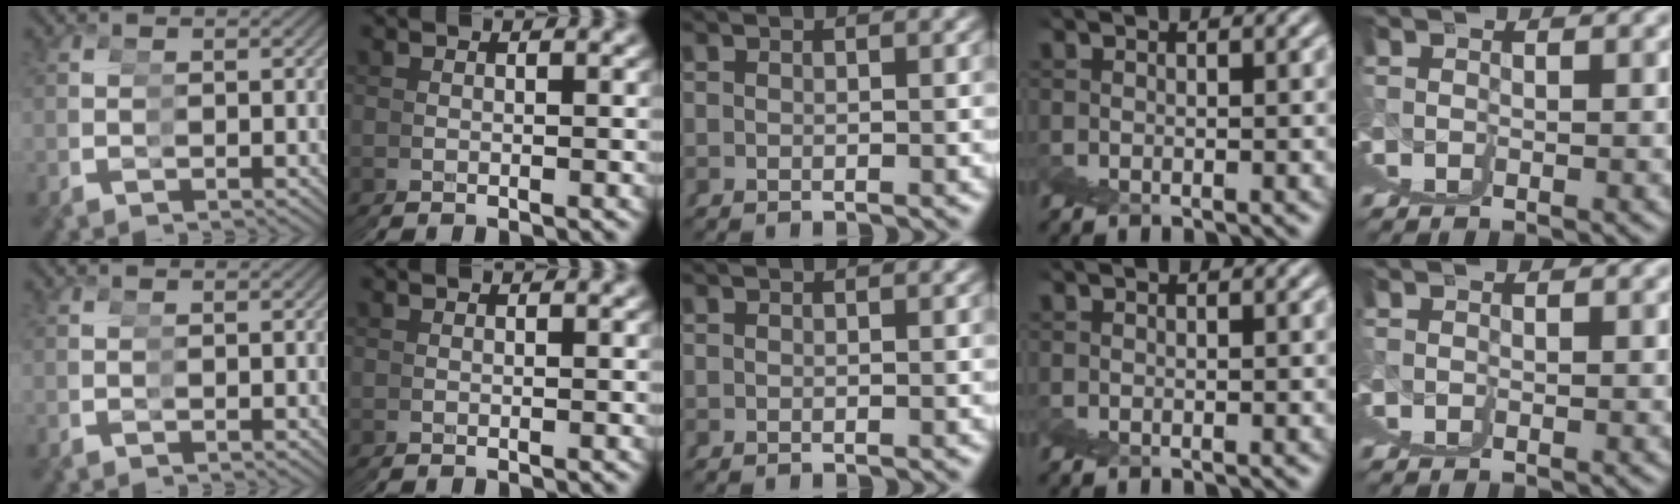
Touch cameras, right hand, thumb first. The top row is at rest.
{}